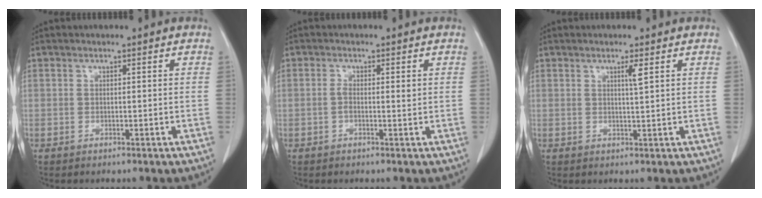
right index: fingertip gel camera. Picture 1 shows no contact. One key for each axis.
{"total": 2.0, "fx": 0.1, "fy": 0.7, "fz": 1.9, "tx": -0.034, "ty": 0.003, "tz": 0.000}
{"total": 1.7, "fx": 0.8, "fy": -0.3, "fz": 1.4, "tx": -0.028, "ty": -0.004, "tz": 0.014}